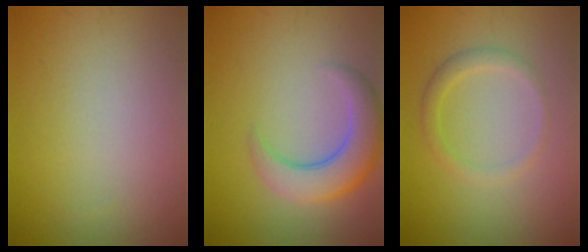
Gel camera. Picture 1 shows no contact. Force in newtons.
{"total": 5.3, "press": 5.3, "slide": 0.5}
{"total": 1.9, "press": 1.9, "slide": 0.1}